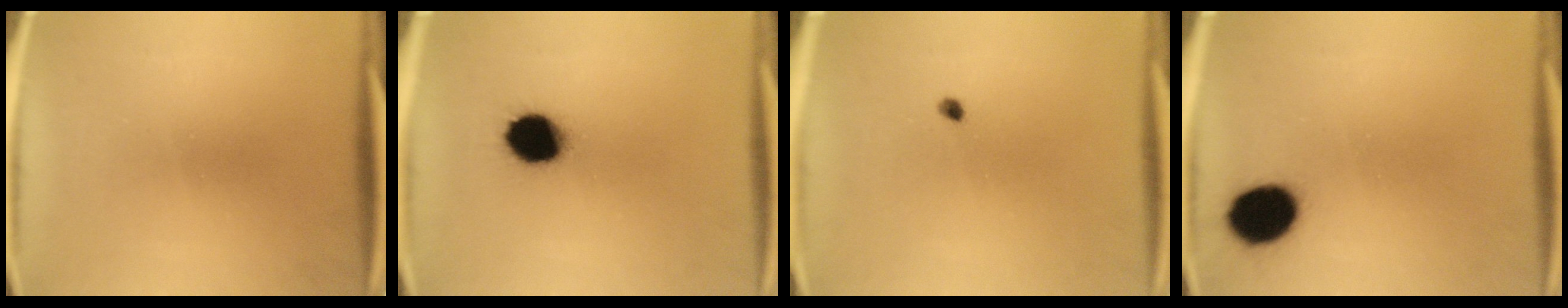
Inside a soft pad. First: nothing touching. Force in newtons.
{"total": 11.1}
{"total": 0.9}
{"total": 10.6}